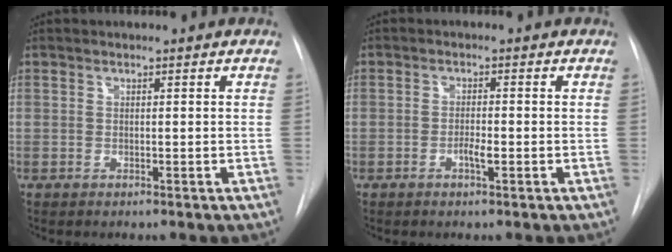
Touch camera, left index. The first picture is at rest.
{"total": 1.8, "force": [-0.8, 0.3, 1.6], "torque": [-0.029, 0.001, -0.015]}